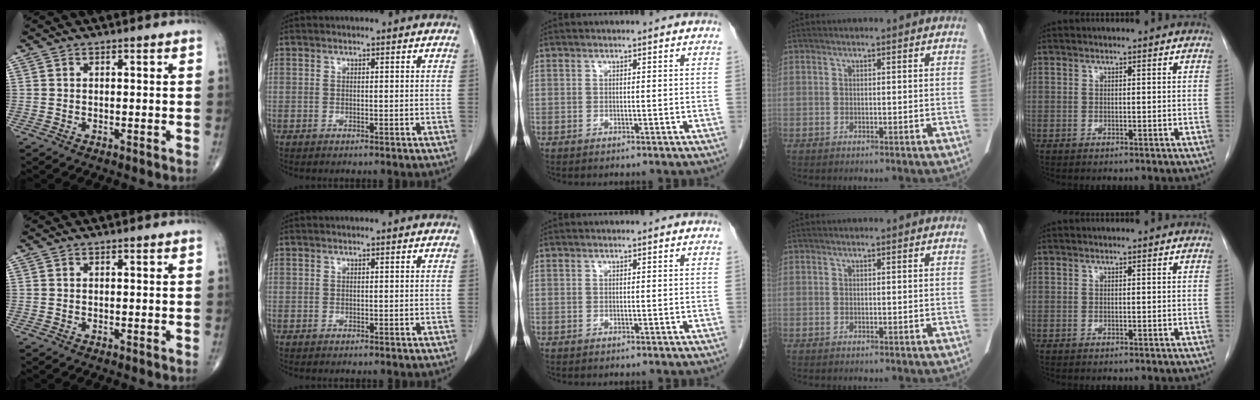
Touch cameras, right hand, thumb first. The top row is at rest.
{}